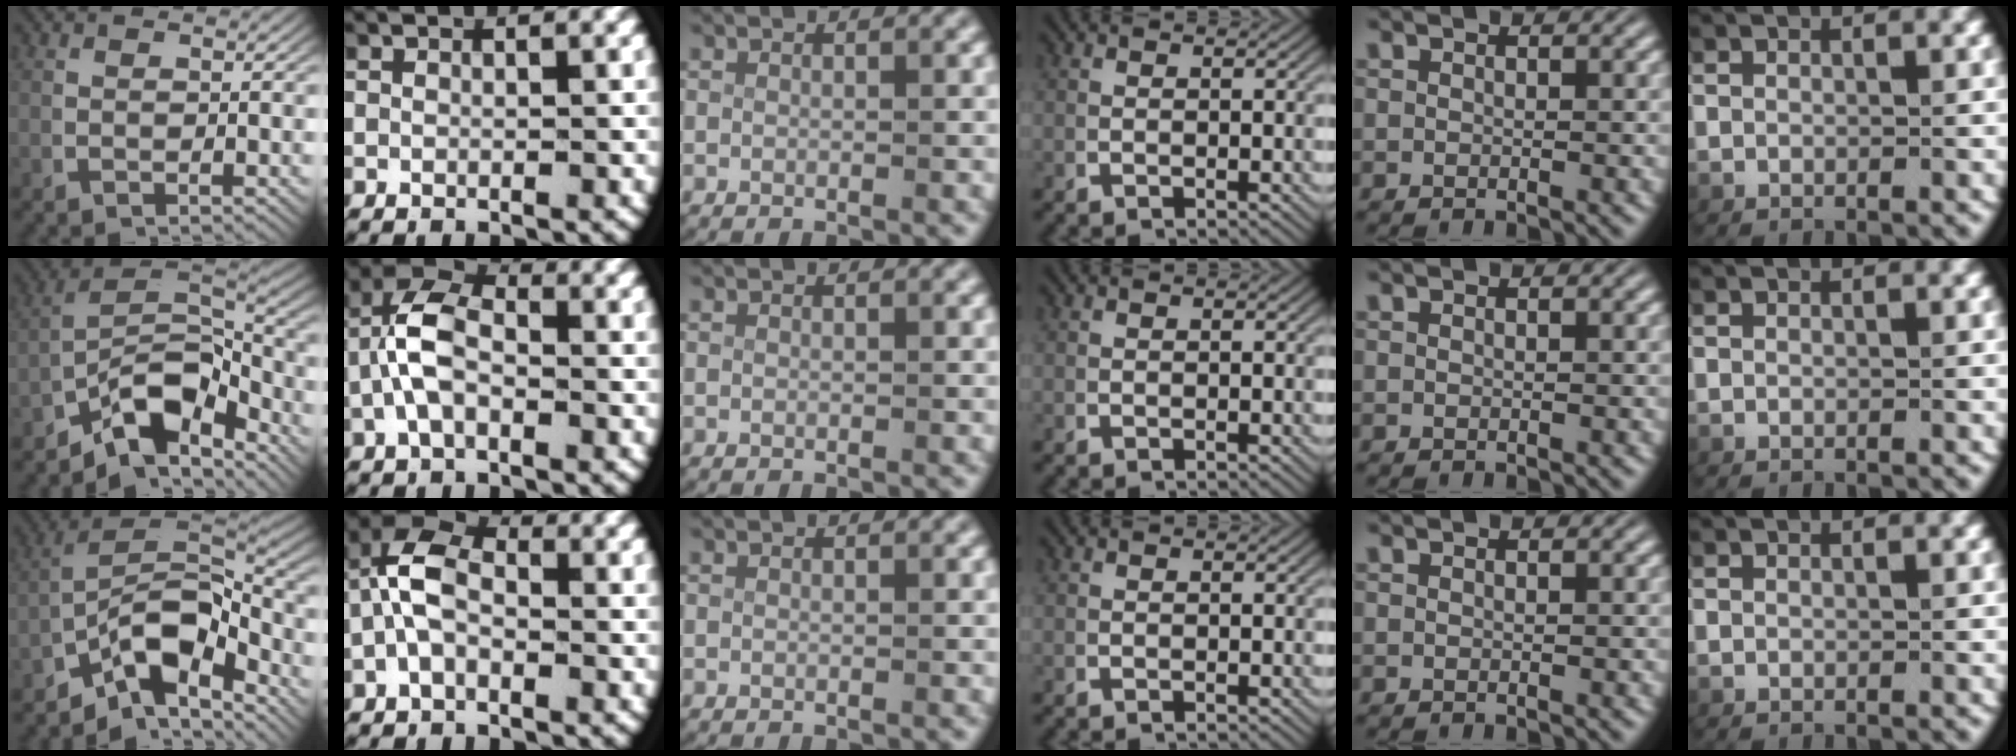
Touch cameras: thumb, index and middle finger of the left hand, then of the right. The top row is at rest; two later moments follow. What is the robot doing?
{"motion": "lift_and_place", "object": "key"}